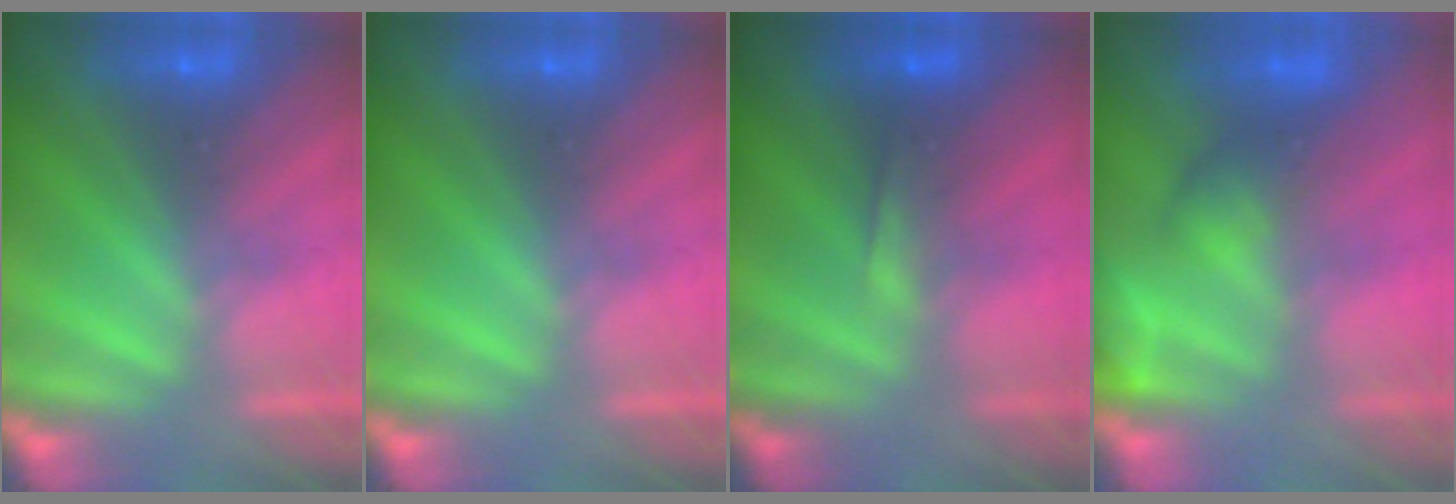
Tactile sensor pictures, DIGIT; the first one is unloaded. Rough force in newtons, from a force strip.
{"total": 0.0}
{"total": 3.6}
{"total": 4.7}